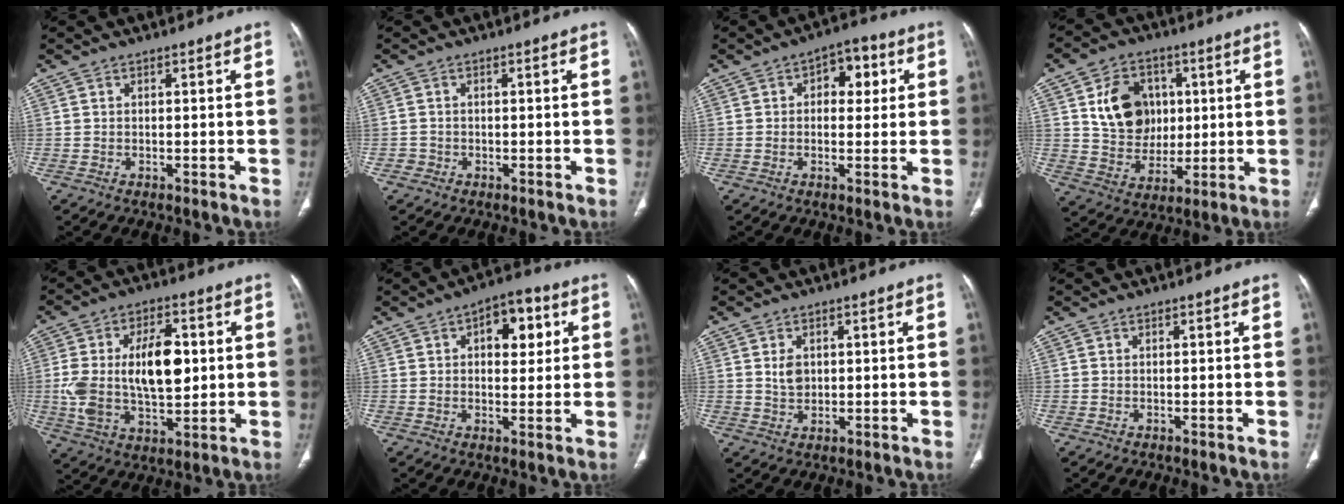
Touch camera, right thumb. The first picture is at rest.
{"total": 1.3, "force": [-0.7, 1.2, 0.0], "torque": [0.001, 0.008, -0.016]}
{"total": 6.7, "force": [1.7, 4.3, 4.9], "torque": [-0.030, 0.008, 0.016]}
{"total": 13.7, "force": [3.2, 11.0, 7.5], "torque": [-0.081, -0.010, 0.065]}
{"total": 16.9, "force": [1.3, 9.1, 14.2], "torque": [-0.244, 0.007, 0.030]}
{"total": 8.9, "force": [2.8, 5.1, 6.8], "torque": [-0.056, 0.004, 0.034]}
{"total": 3.1, "force": [0.7, 2.3, 2.1], "torque": [-0.028, -0.006, 0.017]}
{"total": 0.0}